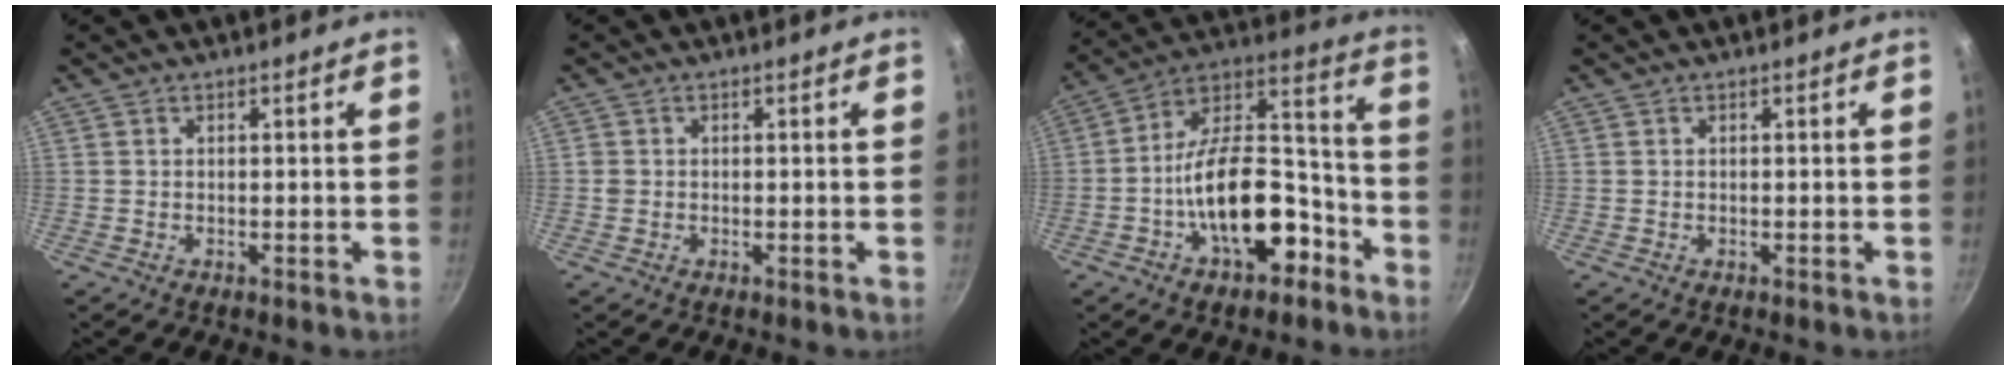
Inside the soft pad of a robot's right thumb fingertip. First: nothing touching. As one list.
[{"total": 1.2, "force": [-0.1, 1.1, 0.4], "torque": [-0.004, 0.005, -0.003]}, {"total": 19.4, "force": [-7.6, 10.2, 14.6], "torque": [-0.190, 0.083, -0.119]}, {"total": 0.0}]